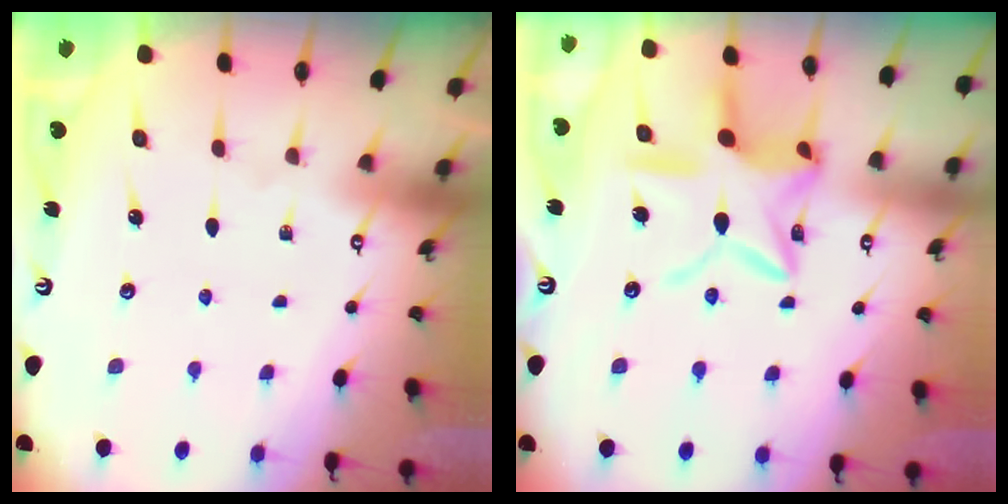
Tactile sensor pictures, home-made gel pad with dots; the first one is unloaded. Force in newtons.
{"total": 14.2, "press": 14.1, "slide": 1.2}